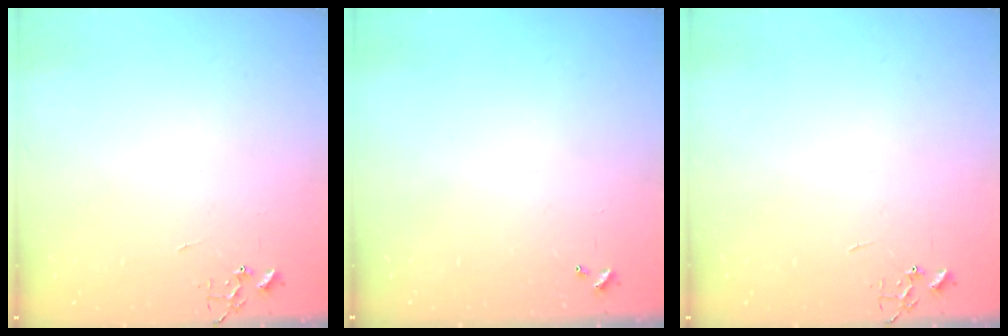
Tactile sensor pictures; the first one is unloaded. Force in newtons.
{"total": 0.0}
{"total": 0.0}